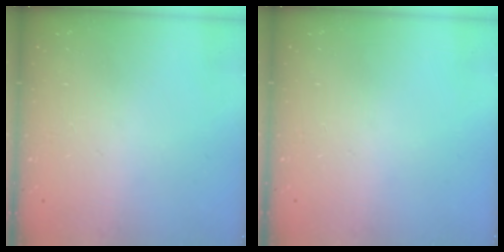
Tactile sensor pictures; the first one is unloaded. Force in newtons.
{"total": 0.0}